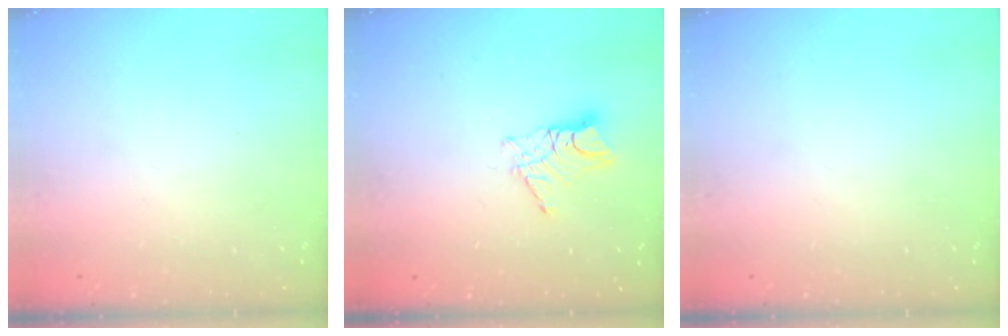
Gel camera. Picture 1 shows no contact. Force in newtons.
{"total": 8.9, "press": 8.9, "slide": 0.8}
{"total": 0.0}